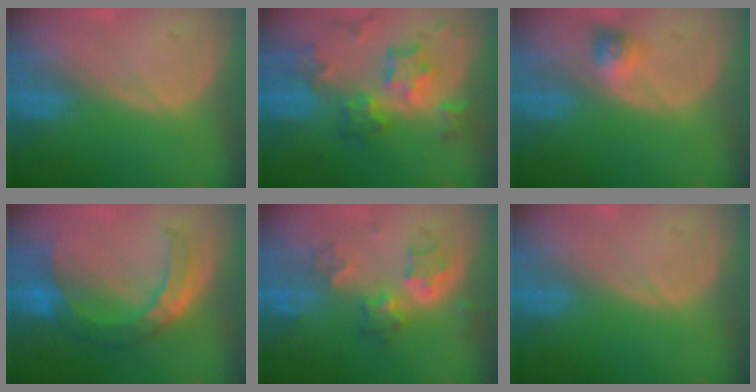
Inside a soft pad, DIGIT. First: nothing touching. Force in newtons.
{"total": 8.7, "press": 7.6, "slide": 4.2}
{"total": 2.9, "press": 2.7, "slide": 1.2}
{"total": 7.4, "press": 7.2, "slide": 1.9}
{"total": 6.5, "press": 5.7, "slide": 3.2}
{"total": 0.0}